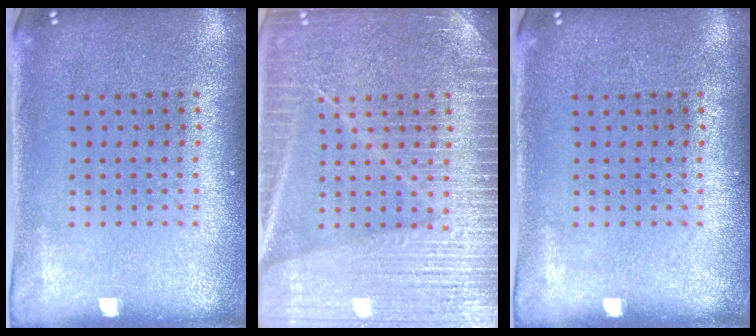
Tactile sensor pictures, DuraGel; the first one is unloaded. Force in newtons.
{"total": 6.8, "press": 6.7, "slide": 1.0}
{"total": 0.0}